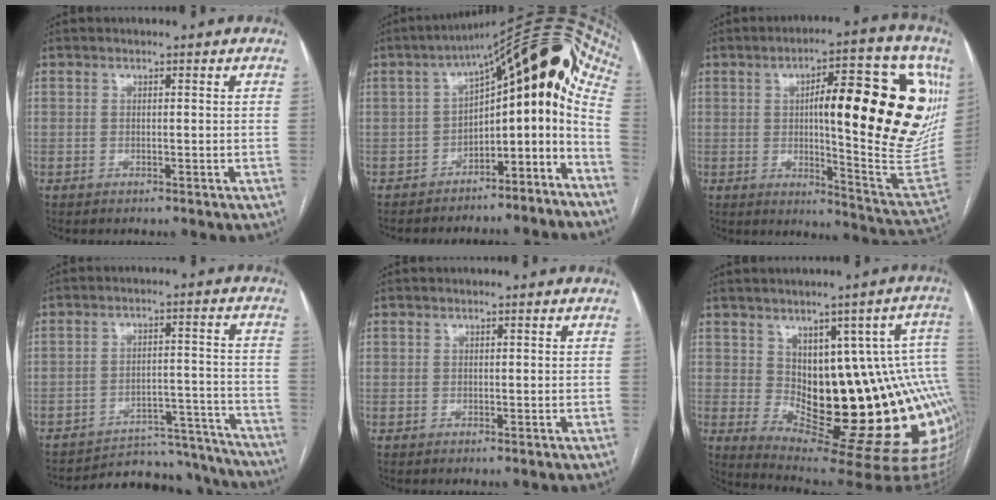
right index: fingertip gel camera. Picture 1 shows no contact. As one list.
[{"total": 17.5, "force": [-6.6, 7.5, 14.4], "torque": [-0.149, 0.090, -0.095]}, {"total": 26.6, "force": [5.6, 4.8, 25.6], "torque": [-0.257, 0.027, 0.083]}, {"total": 18.4, "force": [-17.8, 4.1, 2.4], "torque": [-0.022, 0.029, -0.232]}, {"total": 0.5, "force": [0.2, 0.5, 0.1], "torque": [0.008, 0.003, 0.000]}, {"total": 21.0, "force": [-1.3, 7.0, 19.7], "torque": [-0.143, 0.023, 0.004]}]